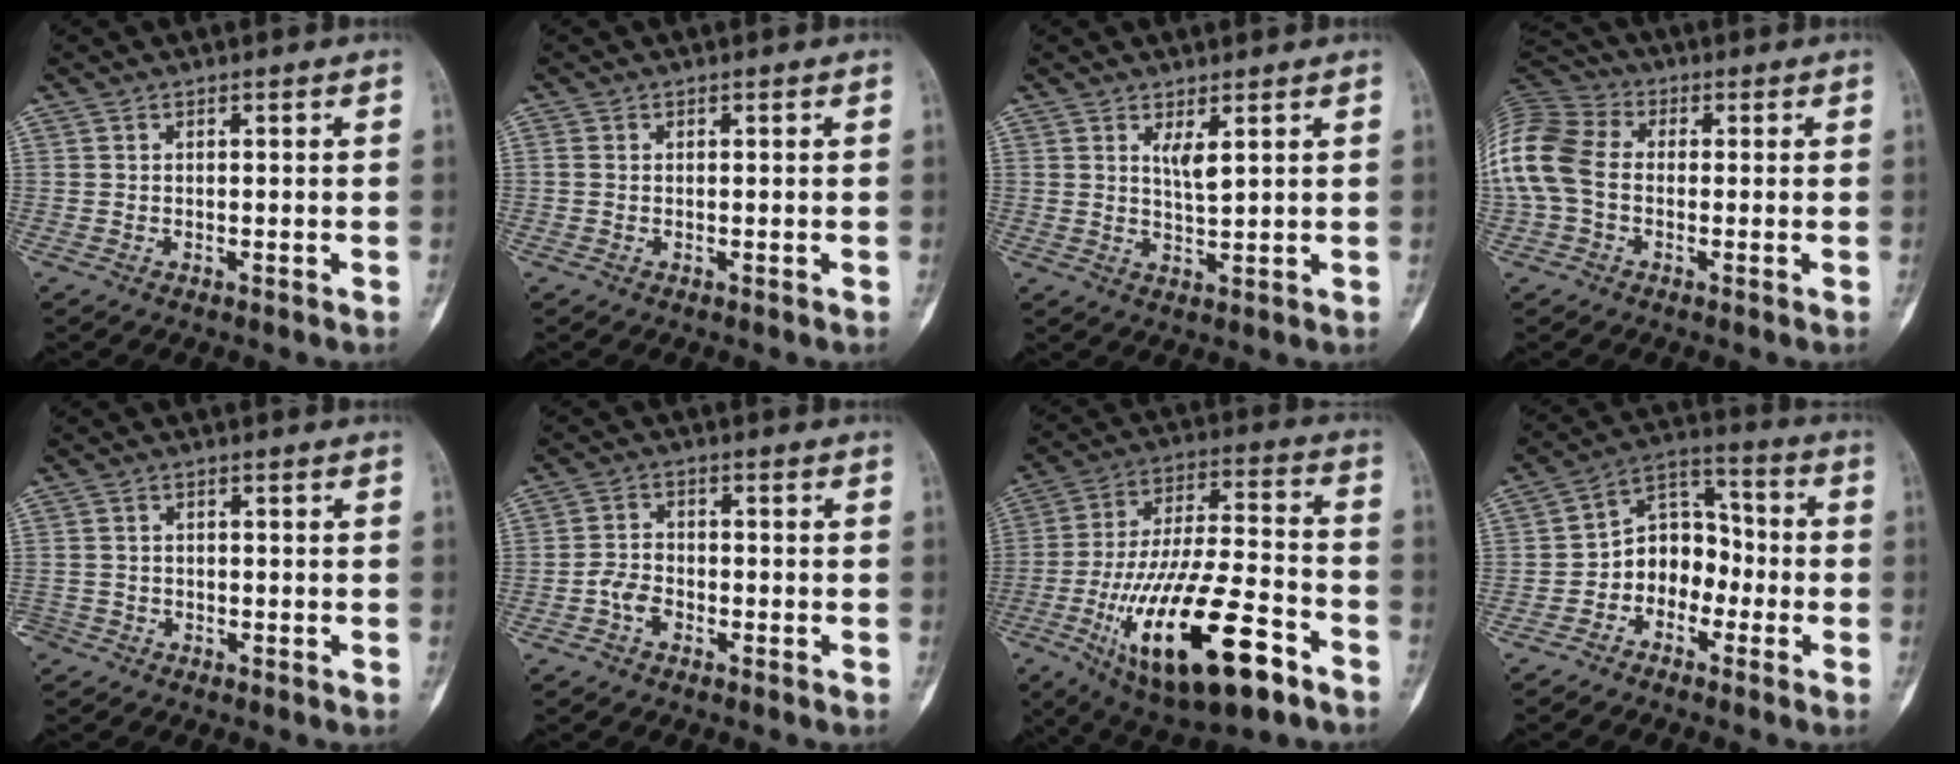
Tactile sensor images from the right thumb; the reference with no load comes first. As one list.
[{"total": 0.6, "force": [0.0, 0.5, 0.4], "torque": [-0.010, 0.000, 0.000]}, {"total": 3.1, "force": [1.6, 0.6, 2.5], "torque": [-0.045, -0.017, 0.033]}, {"total": 14.5, "force": [-0.8, 10.7, 9.8], "torque": [-0.228, 0.030, -0.022]}, {"total": 2.6, "force": [-1.8, 1.9, -0.1], "torque": [0.011, 0.012, -0.036]}, {"total": 3.8, "force": [-1.9, 2.6, 2.0], "torque": [-0.027, 0.017, -0.040]}, {"total": 25.5, "force": [-11.3, 8.9, 21.0], "torque": [-0.401, 0.042, -0.181]}, {"total": 9.4, "force": [-3.2, 7.4, 4.9], "torque": [-0.039, 0.057, -0.071]}]